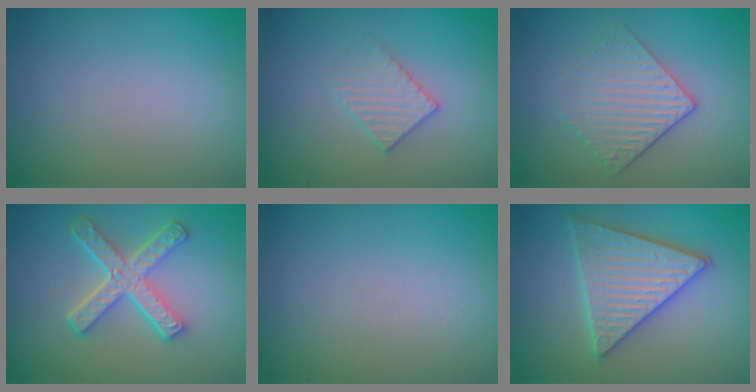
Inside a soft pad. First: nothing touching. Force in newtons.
{"total": 2.1, "press": 2.0, "slide": 0.3}
{"total": 3.1, "press": 2.7, "slide": 1.7}
{"total": 5.1, "press": 3.7, "slide": 3.4}
{"total": 0.0}
{"total": 5.6, "press": 5.6, "slide": 0.7}